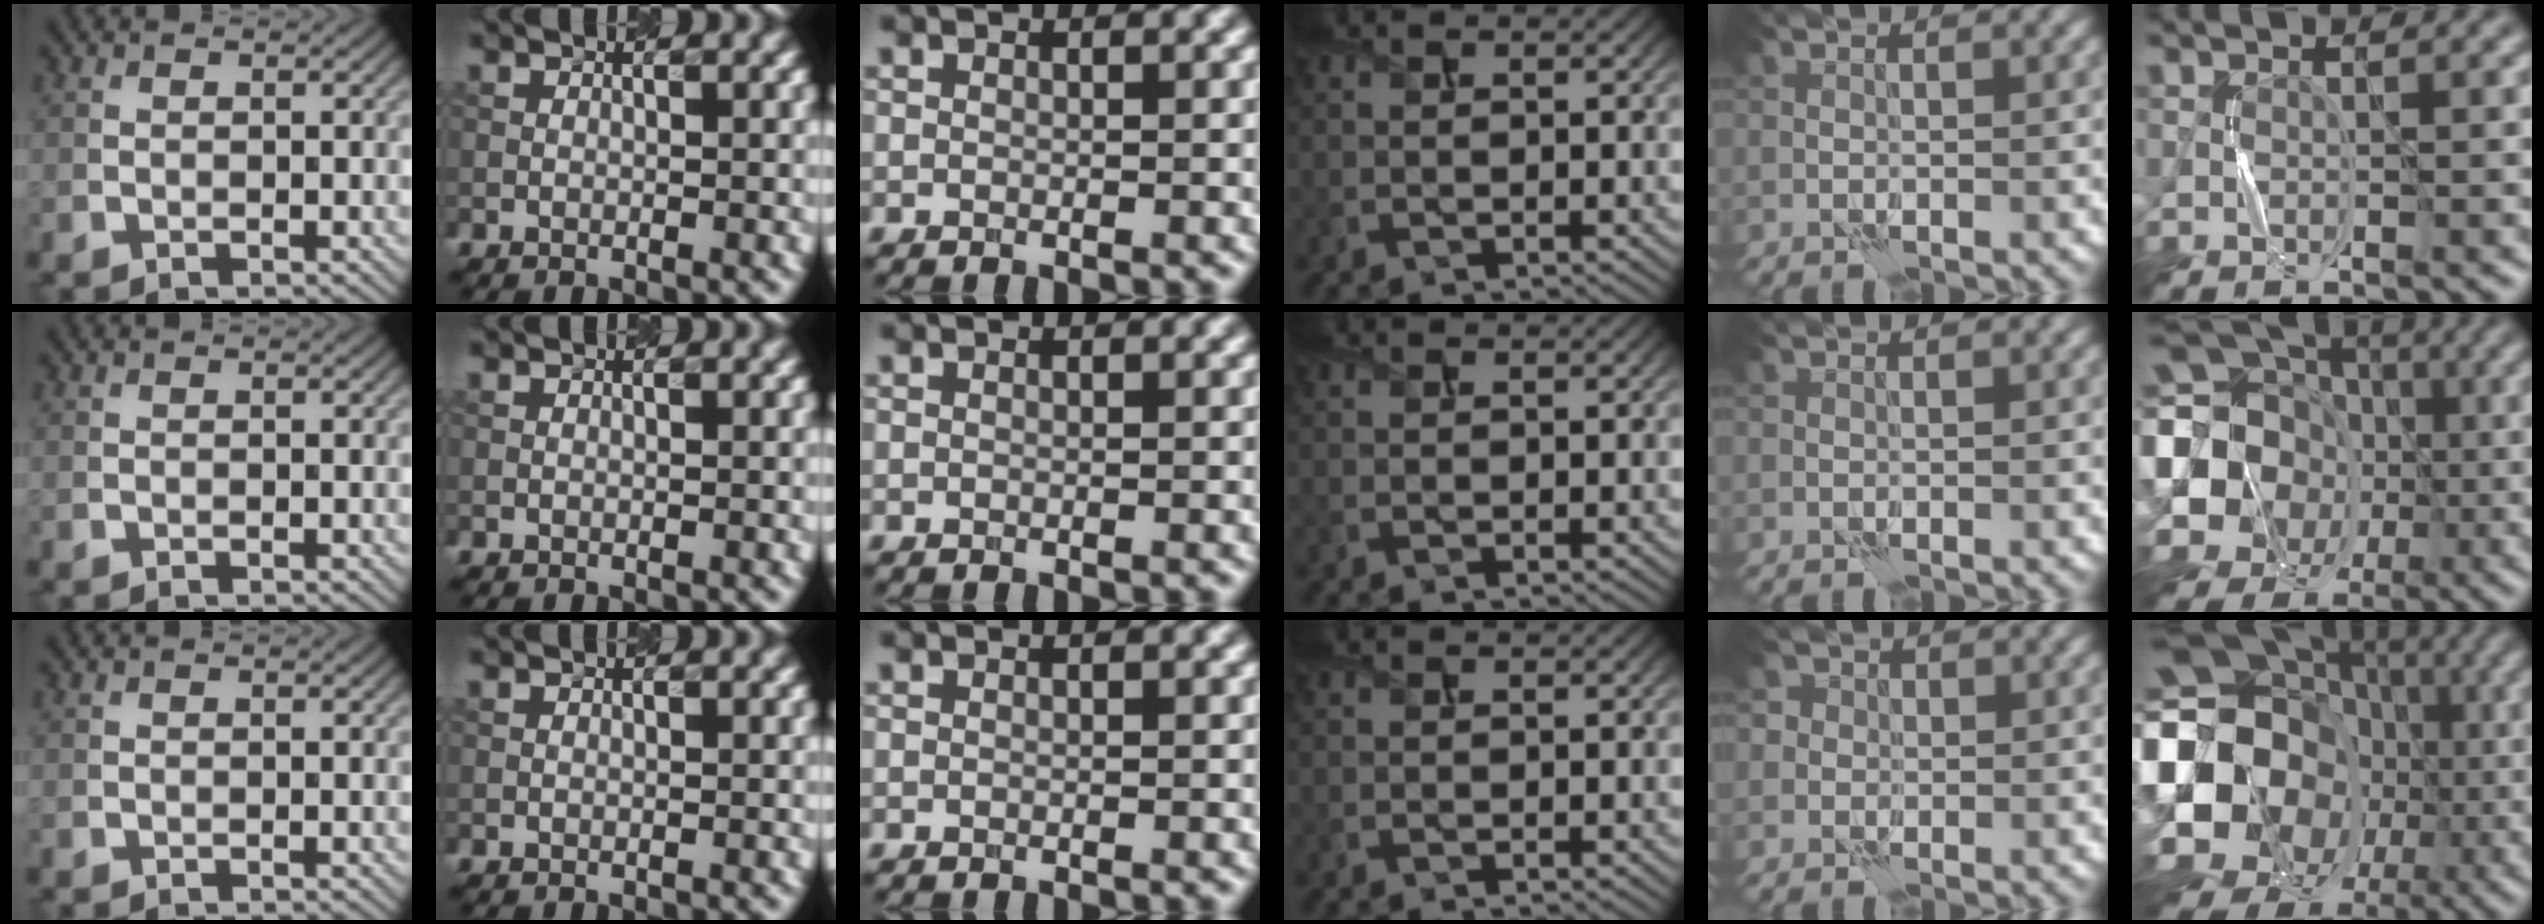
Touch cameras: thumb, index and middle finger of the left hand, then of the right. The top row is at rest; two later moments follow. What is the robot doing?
{"motion": "press", "object": "button"}